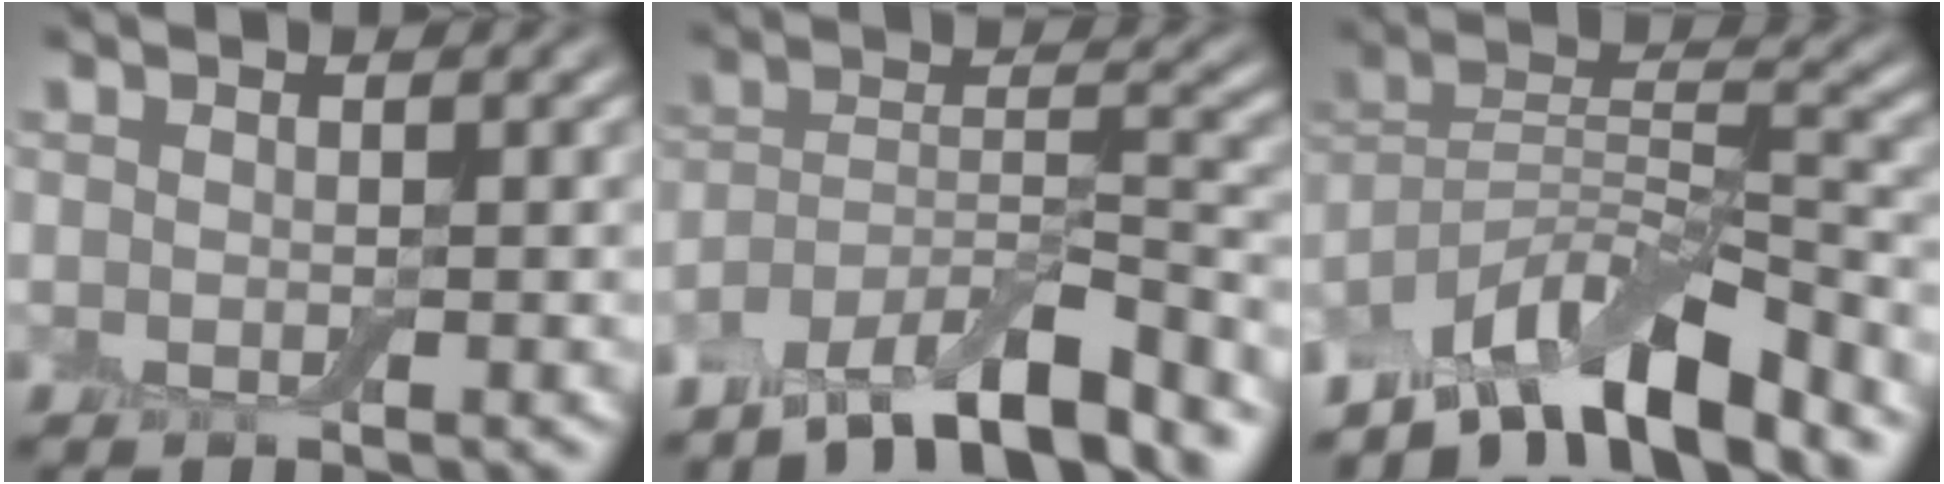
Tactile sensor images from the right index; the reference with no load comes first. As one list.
[{"total": 9.3, "force": [-7.6, 2.2, 5.0], "torque": [-0.077, 0.011, -0.136]}, {"total": 9.5, "force": [-7.4, 2.4, 5.5], "torque": [-0.083, 0.010, -0.142]}]